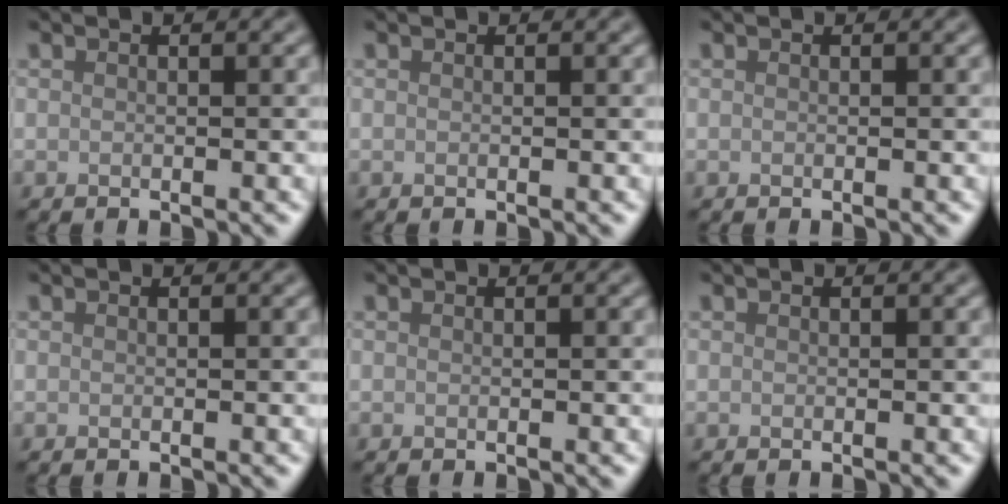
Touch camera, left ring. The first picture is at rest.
{"total": 0.0}
{"total": 0.0}
{"total": 0.0}
{"total": 0.0}
{"total": 0.0}